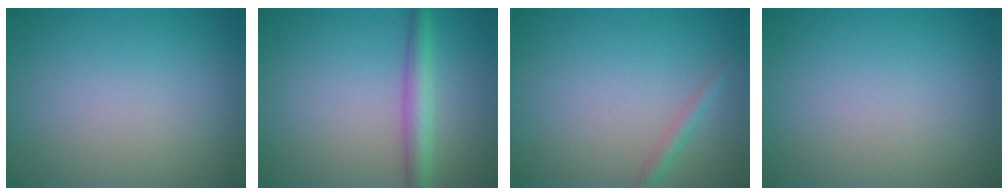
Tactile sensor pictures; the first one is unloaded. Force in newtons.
{"total": 3.4, "press": 3.4, "slide": 0.1}
{"total": 1.3, "press": 1.3, "slide": 0.1}
{"total": 0.0}